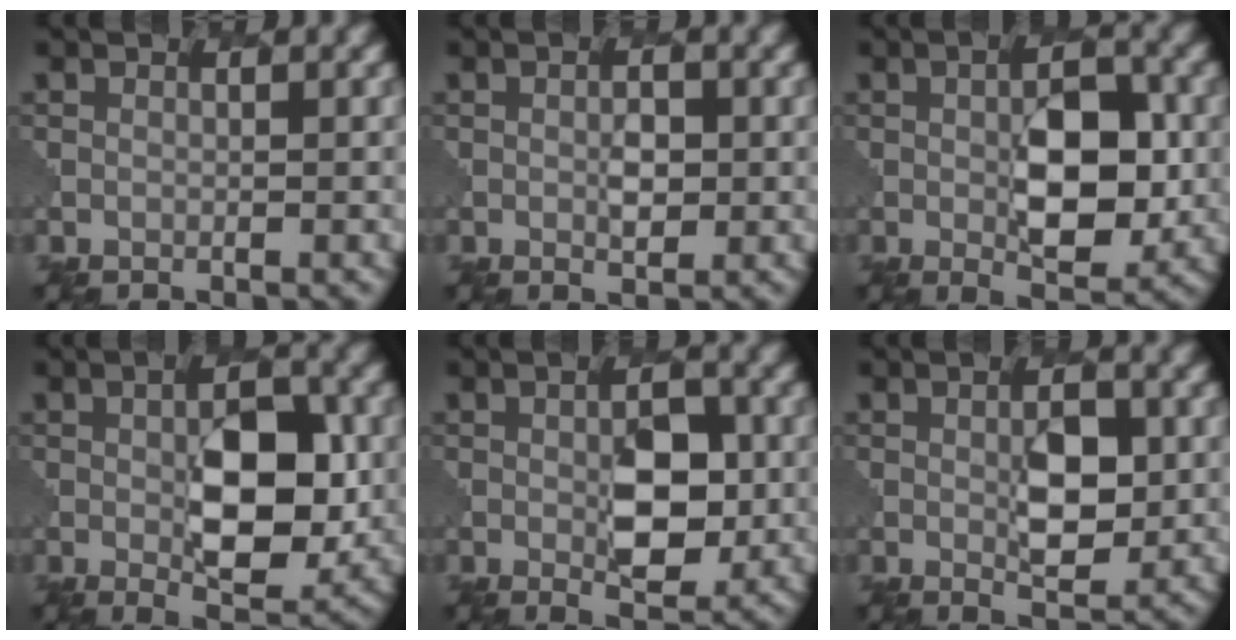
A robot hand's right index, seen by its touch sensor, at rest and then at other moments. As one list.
[{"total": 1.5, "force": [0.1, 0.8, 1.2], "torque": [-0.016, -0.001, 0.003]}, {"total": 6.1, "force": [-0.1, 2.7, 5.5], "torque": [-0.081, -0.004, 0.002]}, {"total": 7.2, "force": [-0.2, 3.1, 6.4], "torque": [-0.093, -0.004, 0.002]}, {"total": 4.6, "force": [-0.1, 2.0, 4.1], "torque": [-0.060, -0.004, 0.001]}, {"total": 3.7, "force": [0.3, 1.6, 3.3], "torque": [-0.053, -0.005, 0.010]}]